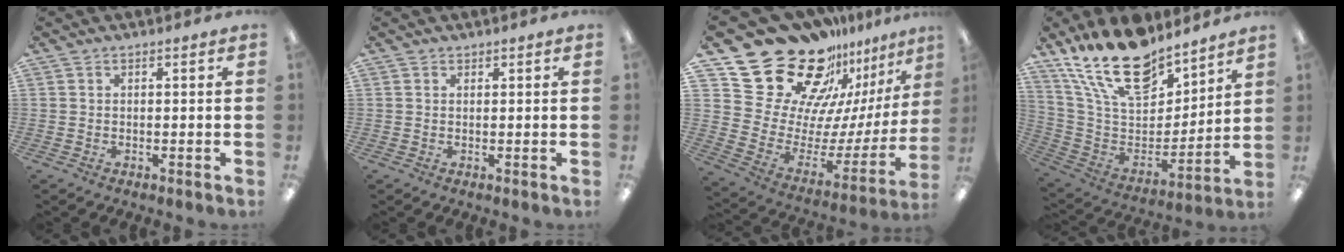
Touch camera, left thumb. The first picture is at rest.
{"total": 0.6, "force": [0.5, 0.3, -0.1], "torque": [0.000, 0.000, 0.009]}
{"total": 27.0, "force": [18.9, 15.4, 11.5], "torque": [-0.172, -0.161, 0.371]}
{"total": 22.7, "force": [16.8, 10.5, 11.2], "torque": [-0.214, -0.100, 0.302]}